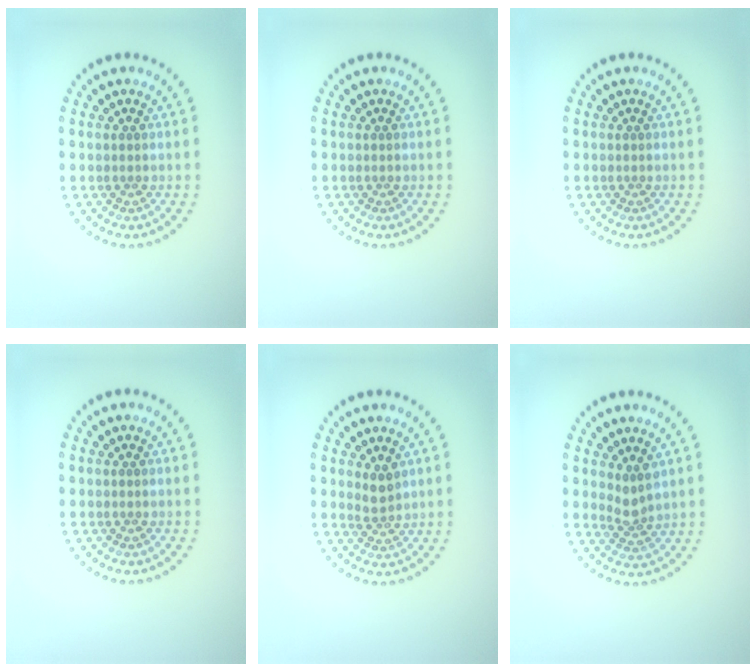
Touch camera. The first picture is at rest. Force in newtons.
{"total": 0.0}
{"total": 0.0}
{"total": 0.0}
{"total": 1.6, "press": 1.4, "slide": 0.8}
{"total": 2.0, "press": 1.4, "slide": 1.4}